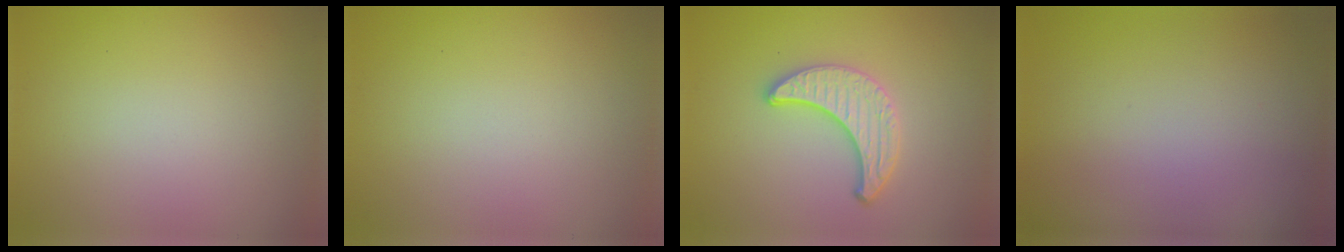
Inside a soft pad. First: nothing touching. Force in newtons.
{"total": 0.0}
{"total": 3.5, "press": 3.2, "slide": 1.5}
{"total": 0.0}